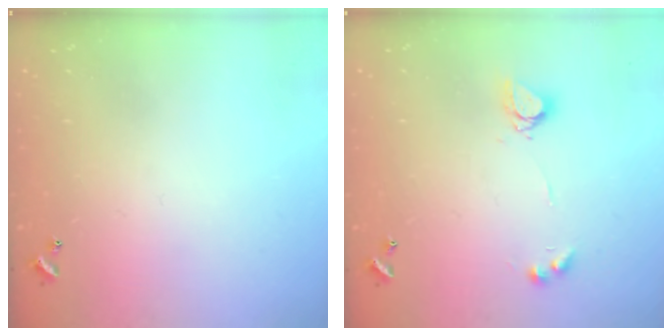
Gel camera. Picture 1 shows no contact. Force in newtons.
{"total": 4.9, "press": 4.9, "slide": 0.3}